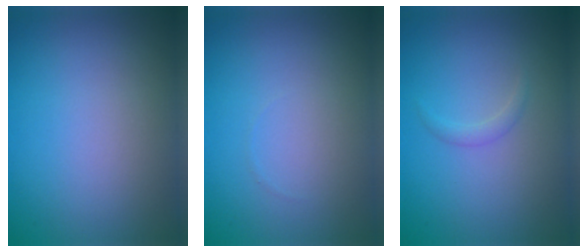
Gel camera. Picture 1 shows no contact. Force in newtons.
{"total": 0.0}
{"total": 0.8, "press": 0.8, "slide": 0.0}